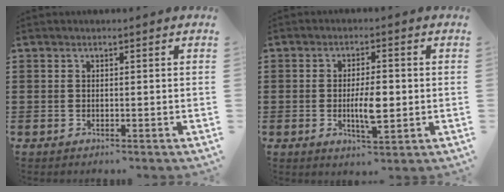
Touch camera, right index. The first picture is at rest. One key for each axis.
{"total": 5.6, "fx": -0.6, "fy": 1.8, "fz": 5.2, "tx": -0.098, "ty": 0.002, "tz": -0.014}